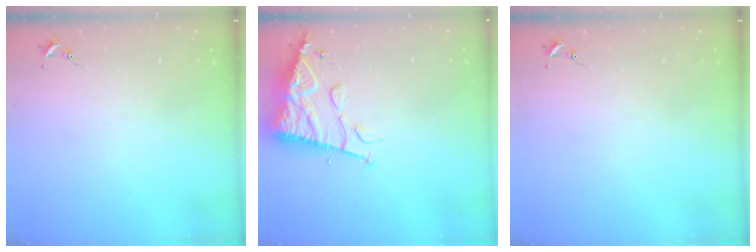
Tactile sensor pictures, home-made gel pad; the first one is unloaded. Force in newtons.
{"total": 11.8, "press": 11.7, "slide": 1.2}
{"total": 0.0}